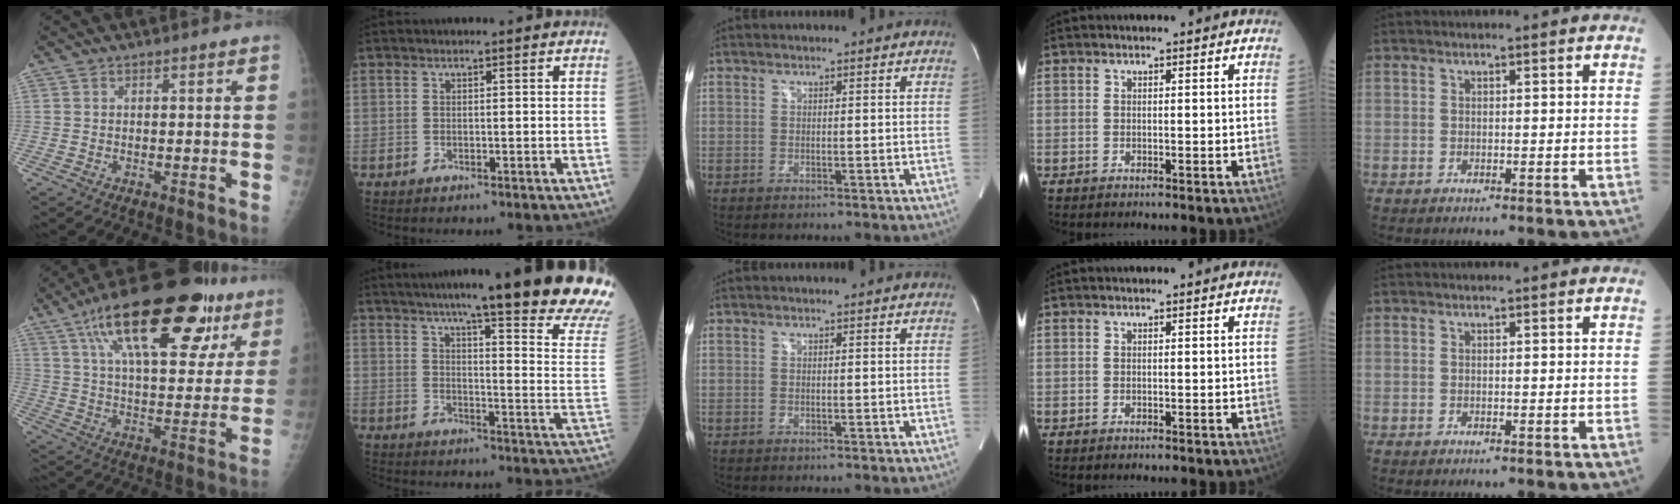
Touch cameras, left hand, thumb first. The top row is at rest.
{"thumb": {"total": 28.6, "force": [15.0, 11.6, 21.3], "torque": [-0.305, -0.008, 0.233]}, "index": {"total": 27.5, "force": [22.4, 0.5, 15.9], "torque": [-0.178, -0.080, 0.270]}}